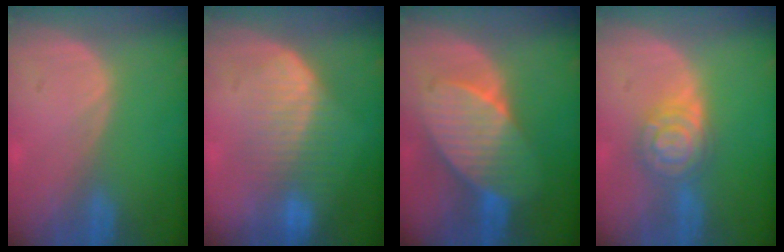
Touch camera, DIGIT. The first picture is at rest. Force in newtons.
{"total": 7.1, "press": 6.9, "slide": 1.6}
{"total": 8.2, "press": 8.2, "slide": 0.3}
{"total": 6.7, "press": 6.6, "slide": 0.4}